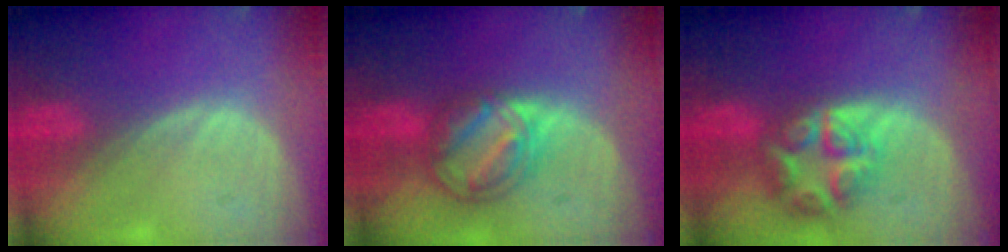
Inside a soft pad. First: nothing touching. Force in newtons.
{"total": 8.1, "press": 7.0, "slide": 4.1}
{"total": 7.9, "press": 6.9, "slide": 3.9}